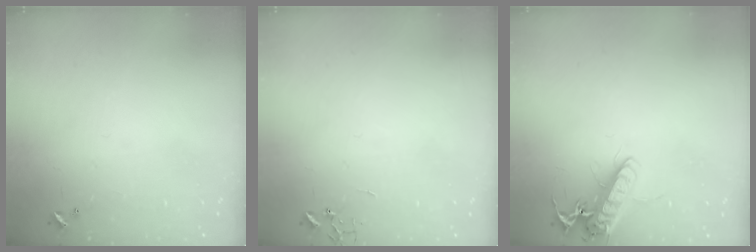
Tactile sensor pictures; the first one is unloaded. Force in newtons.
{"total": 0.0}
{"total": 13.8, "press": 13.7, "slide": 1.9}